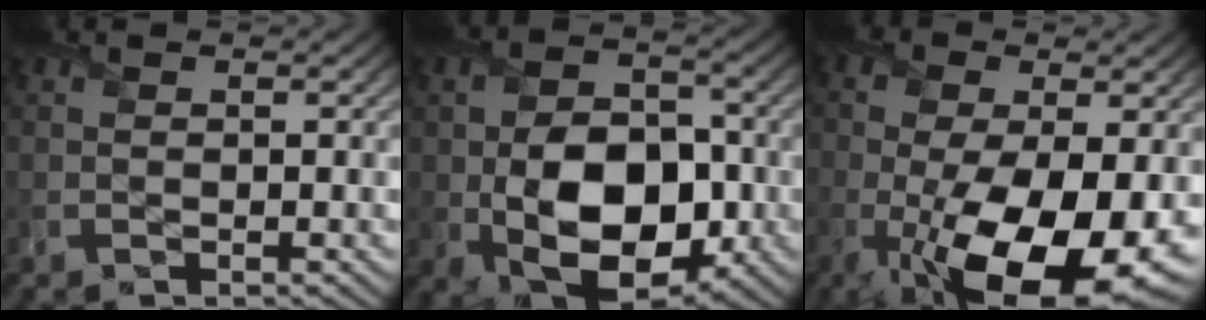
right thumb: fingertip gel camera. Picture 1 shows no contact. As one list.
[{"total": 12.7, "force": [-2.4, 8.2, 9.4], "torque": [-0.173, -0.027, -0.032]}, {"total": 16.9, "force": [-4.5, 8.3, 14.0], "torque": [-0.262, -0.051, -0.058]}]